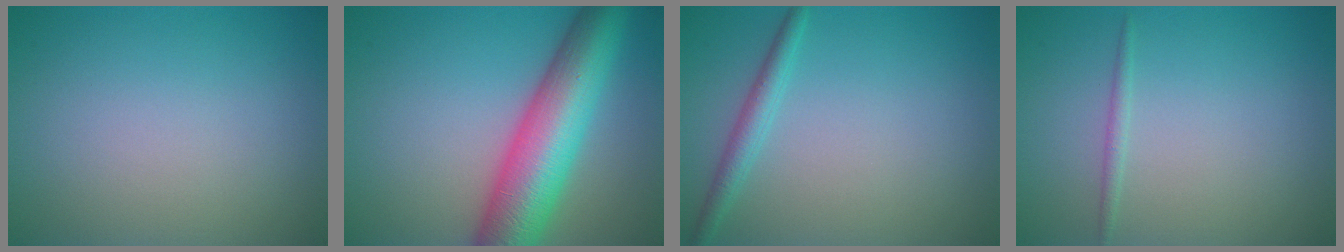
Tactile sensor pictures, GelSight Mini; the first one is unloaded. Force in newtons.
{"total": 10.2, "press": 10.2, "slide": 0.4}
{"total": 2.0, "press": 2.0, "slide": 0.1}
{"total": 0.7, "press": 0.7, "slide": 0.0}